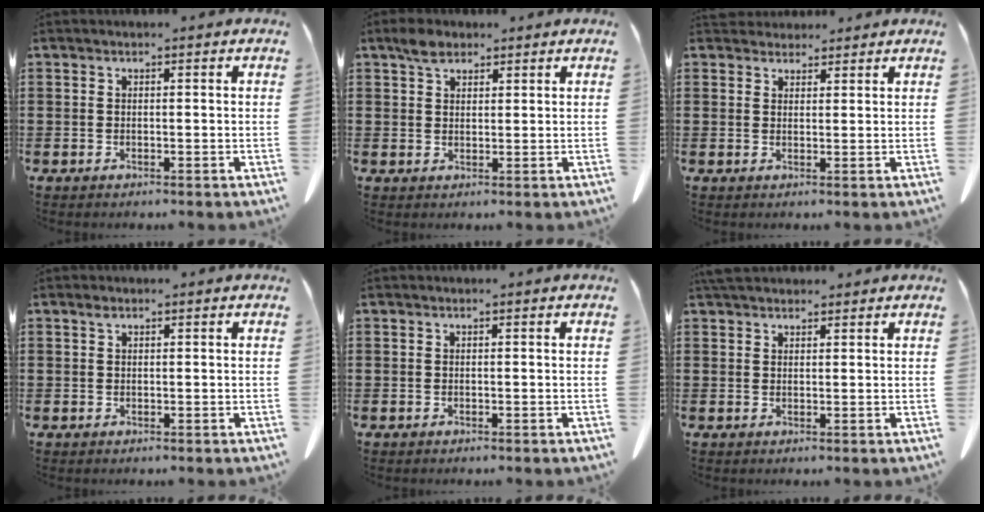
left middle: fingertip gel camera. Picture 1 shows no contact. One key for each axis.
{"total": 3.3, "fx": 2.4, "fy": 1.9, "fz": 1.4, "tx": -0.026, "ty": 0.003, "tz": 0.043}
{"total": 2.6, "fx": 2.4, "fy": 0.9, "fz": 0.2, "tx": -0.002, "ty": -0.005, "tz": 0.046}
{"total": 0.8, "fx": 0.5, "fy": 0.5, "fz": 0.4, "tx": -0.012, "ty": 0.001, "tz": 0.010}
{"total": 0.0}
{"total": 3.0, "fx": 2.6, "fy": 1.0, "fz": 1.0, "tx": -0.027, "ty": -0.001, "tz": 0.052}